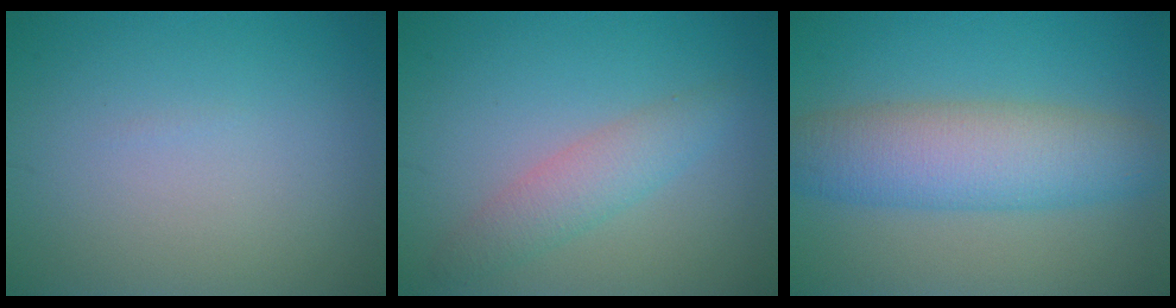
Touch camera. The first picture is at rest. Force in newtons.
{"total": 2.8, "press": 2.8, "slide": 0.0}
{"total": 7.1, "press": 7.1, "slide": 0.2}